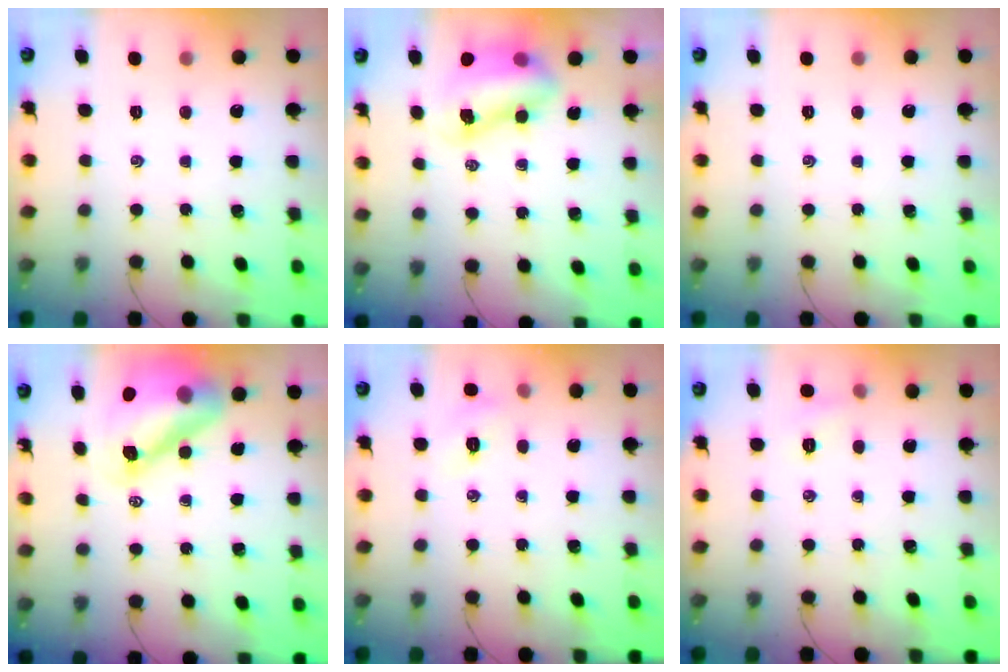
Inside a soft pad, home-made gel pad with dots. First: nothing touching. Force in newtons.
{"total": 8.8, "press": 8.5, "slide": 2.2}
{"total": 0.0}
{"total": 13.8, "press": 13.2, "slide": 4.1}
{"total": 6.4, "press": 6.3, "slide": 1.5}
{"total": 4.6, "press": 4.5, "slide": 1.3}